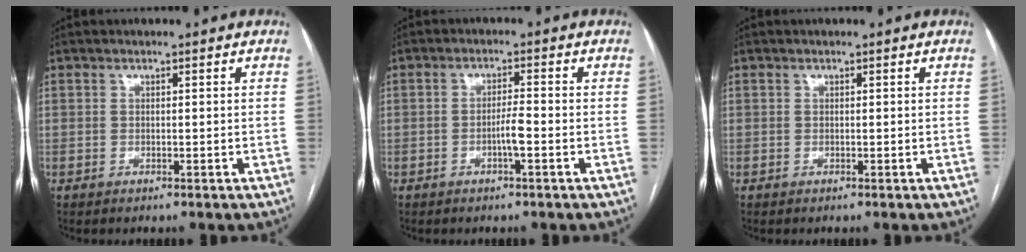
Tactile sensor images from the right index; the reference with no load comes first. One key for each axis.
{"total": 2.9, "fx": -1.1, "fy": 0.1, "fz": 2.7, "tx": -0.046, "ty": 0.000, "tz": -0.020}
{"total": 0.0}